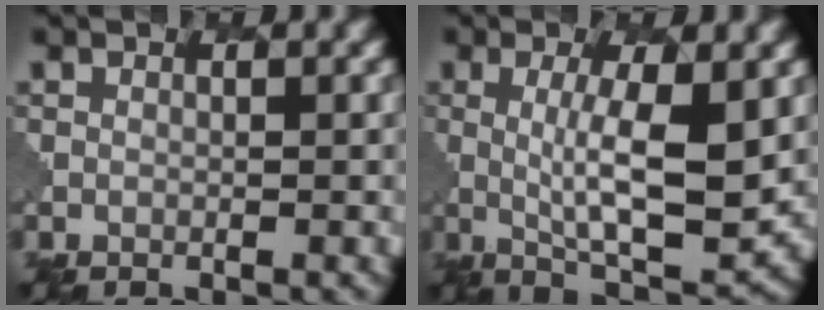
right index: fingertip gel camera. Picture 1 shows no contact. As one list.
[{"total": 7.1, "force": [0.9, 1.8, 6.8], "torque": [-0.114, -0.011, 0.020]}]